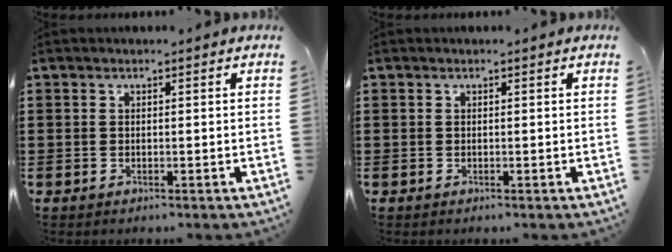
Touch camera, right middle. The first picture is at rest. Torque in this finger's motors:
{"motor_torque": [0.00, -0.01, 0.00, 0.01]}